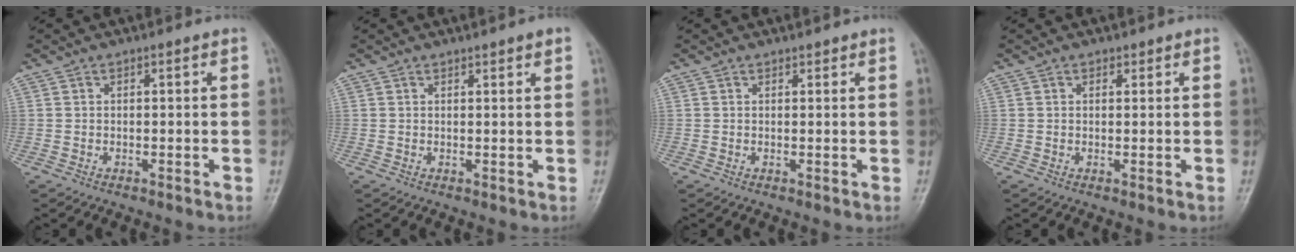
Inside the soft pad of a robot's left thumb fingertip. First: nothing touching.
{"total": 2.4, "force": [1.7, 0.4, 1.6], "torque": [-0.018, -0.002, 0.020]}
{"total": 0.8, "force": [0.7, 0.2, 0.1], "torque": [-0.002, -0.005, 0.010]}
{"total": 0.9, "force": [0.6, 0.6, 0.2], "torque": [0.005, -0.004, 0.006]}